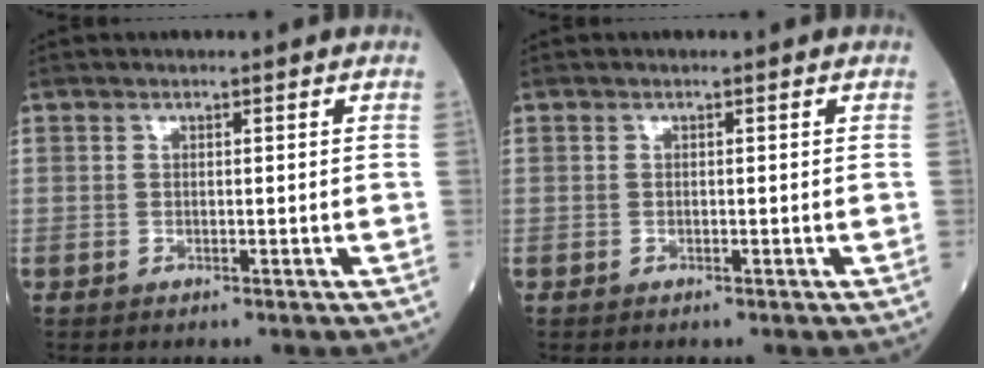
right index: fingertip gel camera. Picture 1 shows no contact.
{"total": 0.0}